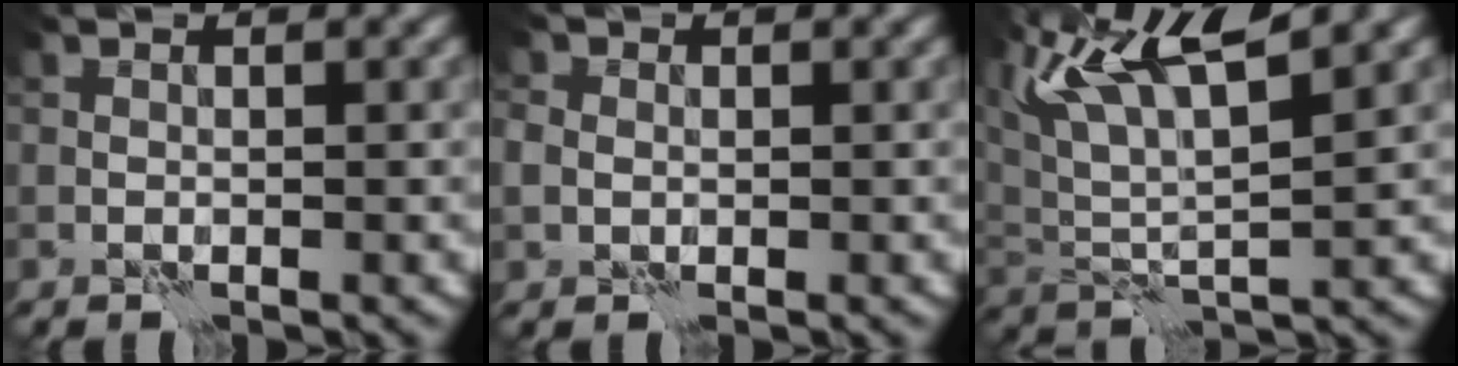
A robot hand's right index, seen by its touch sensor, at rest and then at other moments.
{"total": 1.8, "force": [0.3, 1.6, 0.7], "torque": [-0.016, 0.007, 0.003]}
{"total": 9.3, "force": [5.1, 2.5, 7.4], "torque": [-0.157, 0.018, 0.099]}